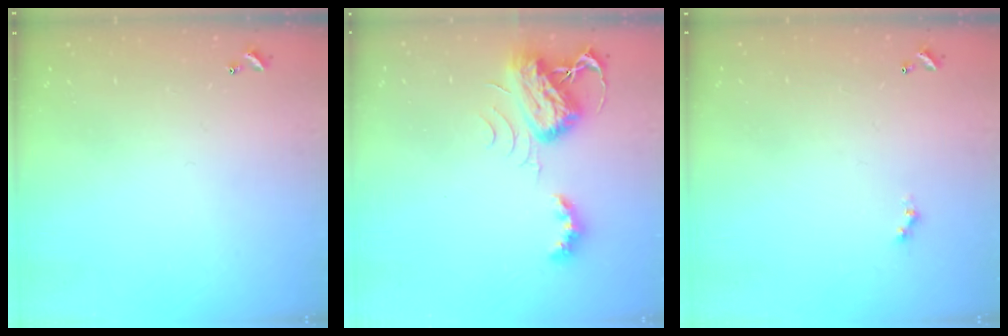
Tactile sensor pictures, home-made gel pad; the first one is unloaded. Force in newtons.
{"total": 7.0, "press": 7.0, "slide": 0.7}
{"total": 0.5, "press": 0.4, "slide": 0.3}